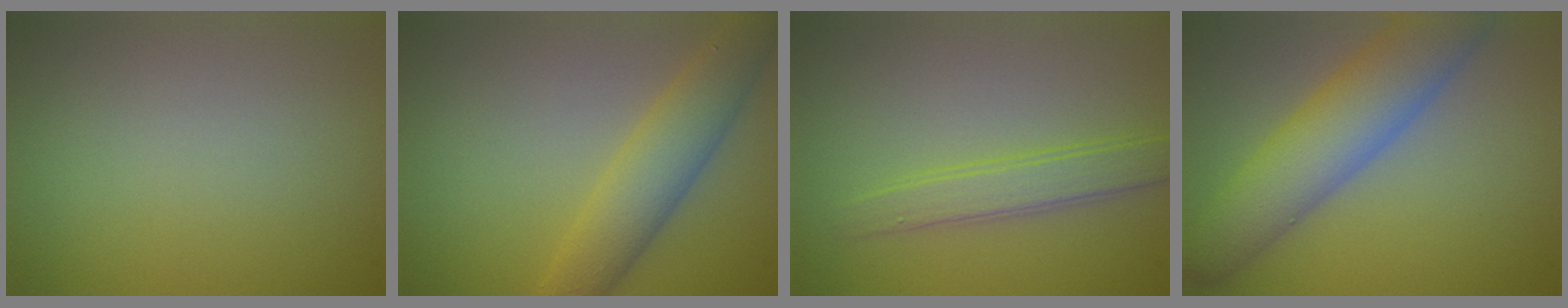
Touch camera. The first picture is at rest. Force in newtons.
{"total": 4.9, "press": 4.9, "slide": 0.0}
{"total": 2.7, "press": 2.7, "slide": 0.1}
{"total": 7.7, "press": 7.7, "slide": 0.3}